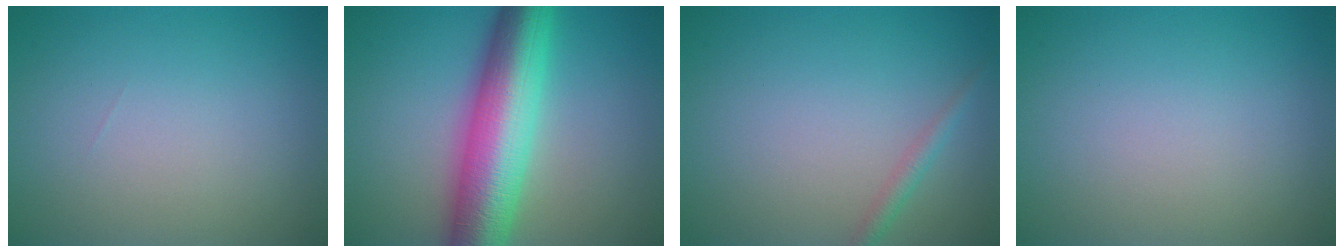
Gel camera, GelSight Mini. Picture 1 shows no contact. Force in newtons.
{"total": 10.6, "press": 10.6, "slide": 0.1}
{"total": 1.3, "press": 1.3, "slide": 0.1}
{"total": 0.0}